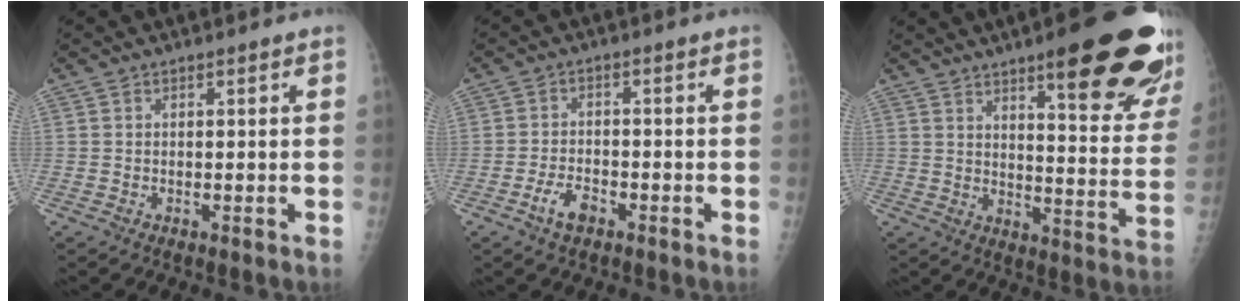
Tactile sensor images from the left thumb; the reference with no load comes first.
{"total": 4.1, "force": [-2.4, 2.1, 2.6], "torque": [-0.048, 0.016, -0.044]}
{"total": 24.1, "force": [14.6, 5.4, 18.5], "torque": [-0.207, -0.067, 0.193]}